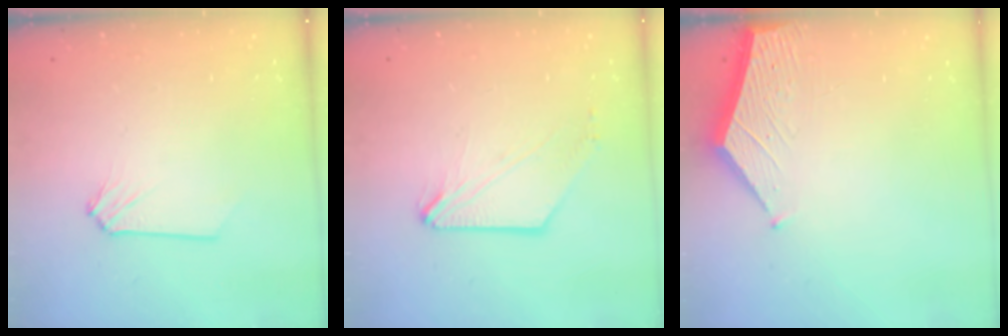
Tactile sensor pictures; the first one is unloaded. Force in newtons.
{"total": 0.0}
{"total": 3.4, "press": 3.4, "slide": 0.4}